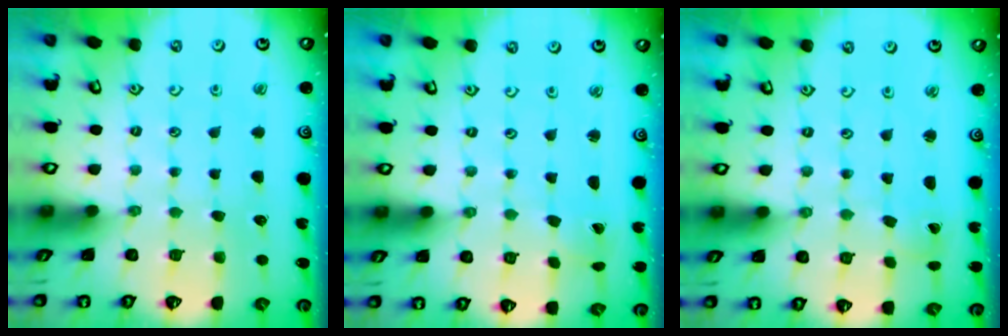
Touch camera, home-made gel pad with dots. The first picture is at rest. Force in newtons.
{"total": 0.7, "press": 0.7, "slide": 0.0}
{"total": 0.5, "press": 0.5, "slide": 0.0}